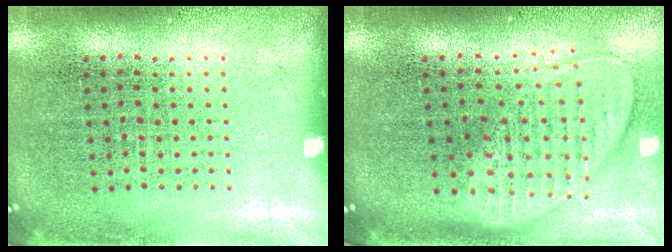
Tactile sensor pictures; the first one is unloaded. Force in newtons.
{"total": 2.0, "press": 1.5, "slide": 1.2}